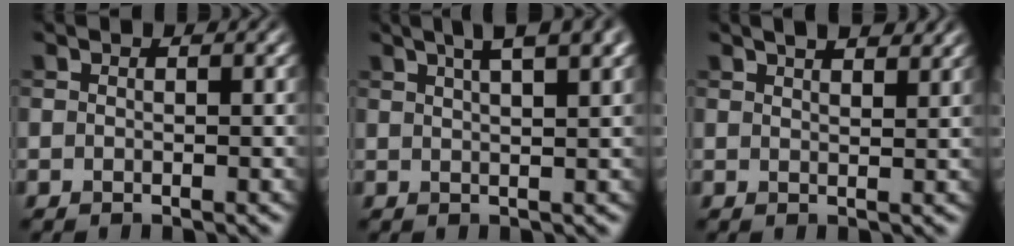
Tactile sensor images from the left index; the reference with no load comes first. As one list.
[{"total": 7.6, "force": [4.5, 2.8, 5.5], "torque": [-0.052, 0.039, 0.036]}, {"total": 3.8, "force": [2.8, 1.3, 2.2], "torque": [-0.015, 0.010, 0.024]}]